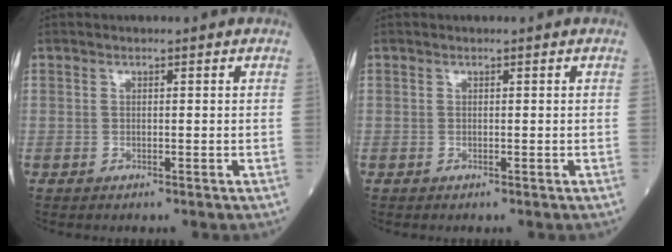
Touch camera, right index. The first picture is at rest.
{"total": 0.0}